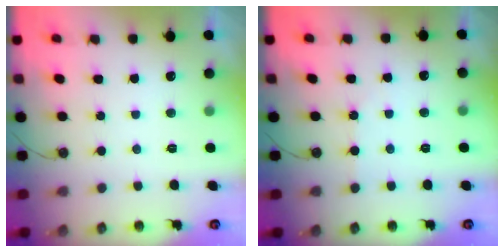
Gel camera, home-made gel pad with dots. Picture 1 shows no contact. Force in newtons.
{"total": 1.5, "press": 1.5, "slide": 0.3}